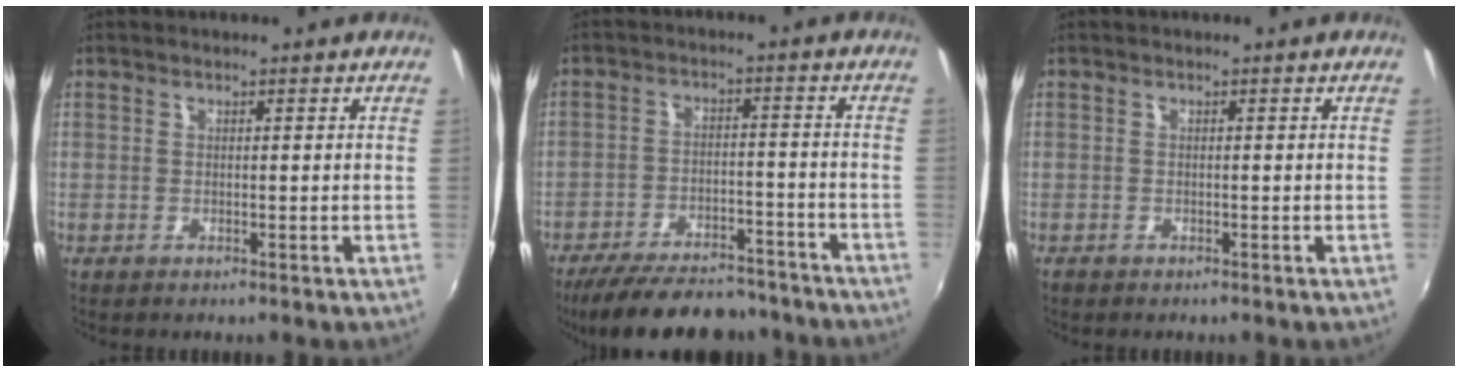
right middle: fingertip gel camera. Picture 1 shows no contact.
{"total": 19.0, "force": [-16.1, 6.2, 8.0], "torque": [-0.162, 0.000, -0.222]}
{"total": 0.5, "force": [-0.5, 0.3, 0.1], "torque": [-0.005, -0.002, -0.009]}